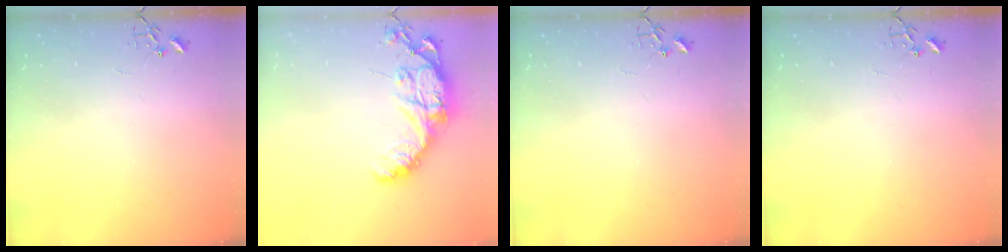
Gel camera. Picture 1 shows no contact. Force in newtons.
{"total": 14.7, "press": 14.6, "slide": 0.7}
{"total": 0.0}
{"total": 0.0}